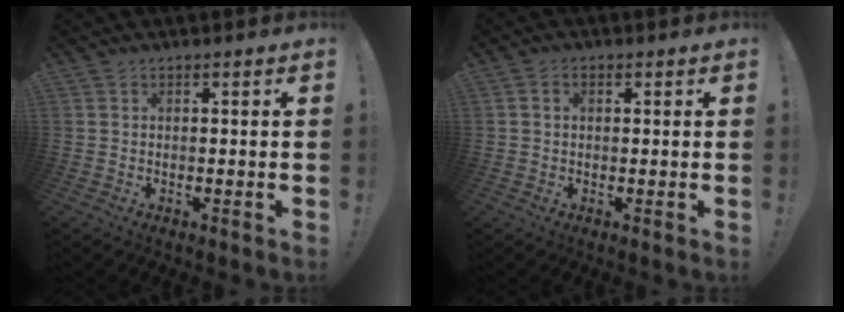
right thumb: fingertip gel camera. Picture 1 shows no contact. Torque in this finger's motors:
{"motor_torque": [0.13, -0.21, 0.05, -0.06, -0.02]}